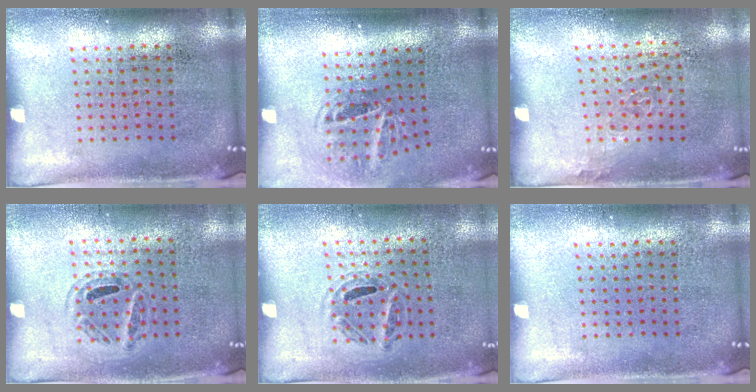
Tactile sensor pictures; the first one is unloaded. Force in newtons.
{"total": 1.9, "press": 1.2, "slide": 1.5}
{"total": 1.0, "press": 0.7, "slide": 0.6}
{"total": 1.0, "press": 0.8, "slide": 0.6}
{"total": 1.0, "press": 0.7, "slide": 0.8}
{"total": 0.0}